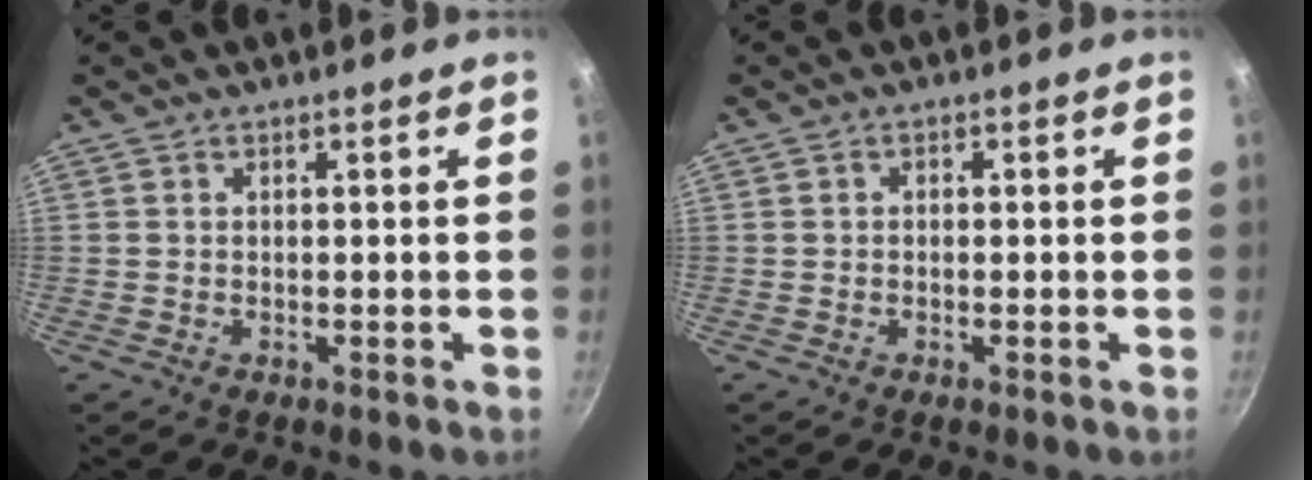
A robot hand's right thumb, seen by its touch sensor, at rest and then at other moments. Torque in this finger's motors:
{"motor_torque": [0.22, -0.43, -0.48, 0.08, 0.02]}